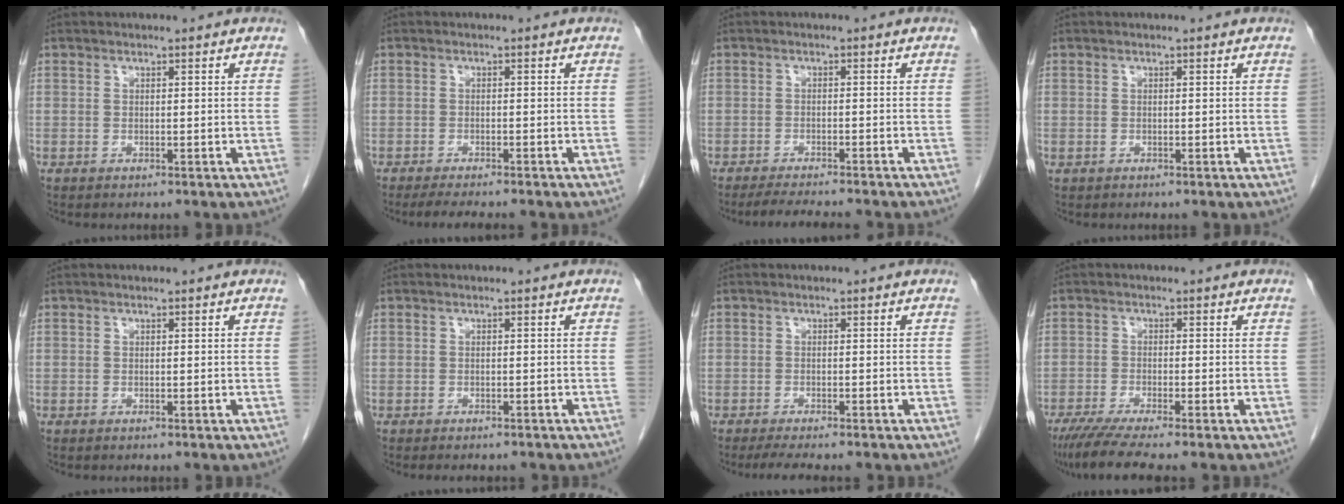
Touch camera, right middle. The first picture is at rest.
{"total": 5.4, "force": [-4.6, 0.5, 2.9], "torque": [-0.036, -0.010, -0.066]}
{"total": 7.1, "force": [-6.3, 0.3, 3.3], "torque": [-0.043, -0.014, -0.095]}
{"total": 0.0}
{"total": 0.0}
{"total": 4.4, "force": [-3.9, 1.1, 1.8], "torque": [-0.018, -0.005, -0.045]}
{"total": 5.4, "force": [-4.5, 0.6, 2.9], "torque": [-0.039, -0.012, -0.067]}
{"total": 6.7, "force": [-5.4, -0.4, 3.9], "torque": [-0.061, -0.019, -0.091]}